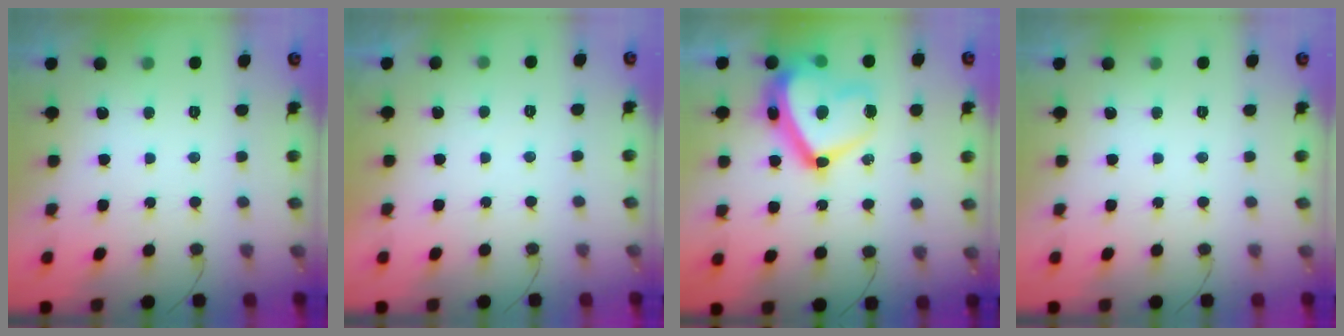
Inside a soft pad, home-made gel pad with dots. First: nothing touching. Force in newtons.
{"total": 0.8, "press": 0.7, "slide": 0.5}
{"total": 22.3, "press": 22.2, "slide": 1.5}
{"total": 0.0}